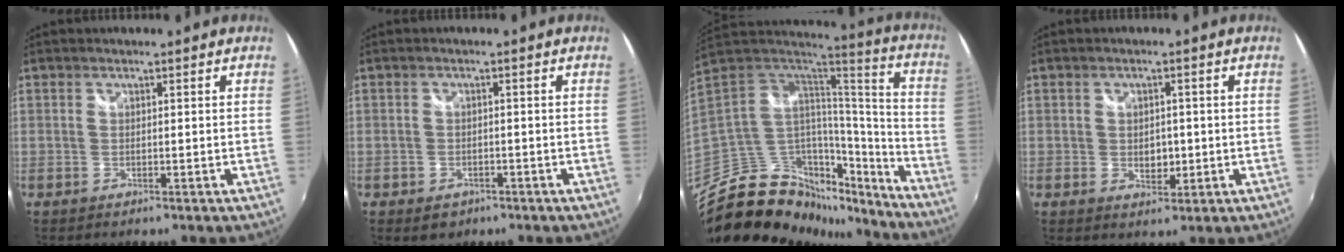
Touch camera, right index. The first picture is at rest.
{"total": 3.4, "force": [-2.0, 2.5, 1.2], "torque": [-0.028, -0.004, -0.026]}
{"total": 24.9, "force": [-18.3, 12.4, 11.5], "torque": [-0.214, 0.028, -0.284]}
{"total": 3.6, "force": [-0.4, 2.7, 2.4], "torque": [-0.036, -0.003, -0.004]}